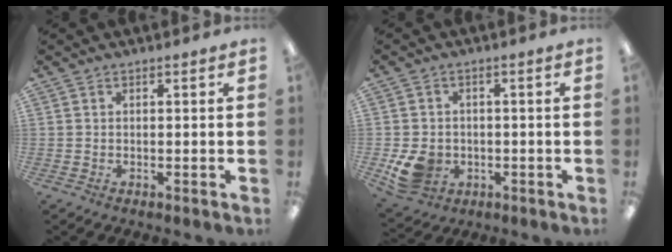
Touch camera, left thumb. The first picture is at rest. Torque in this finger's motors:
{"motor_torque": [-0.05, 0.17, 0.05, -0.01, 0.06]}